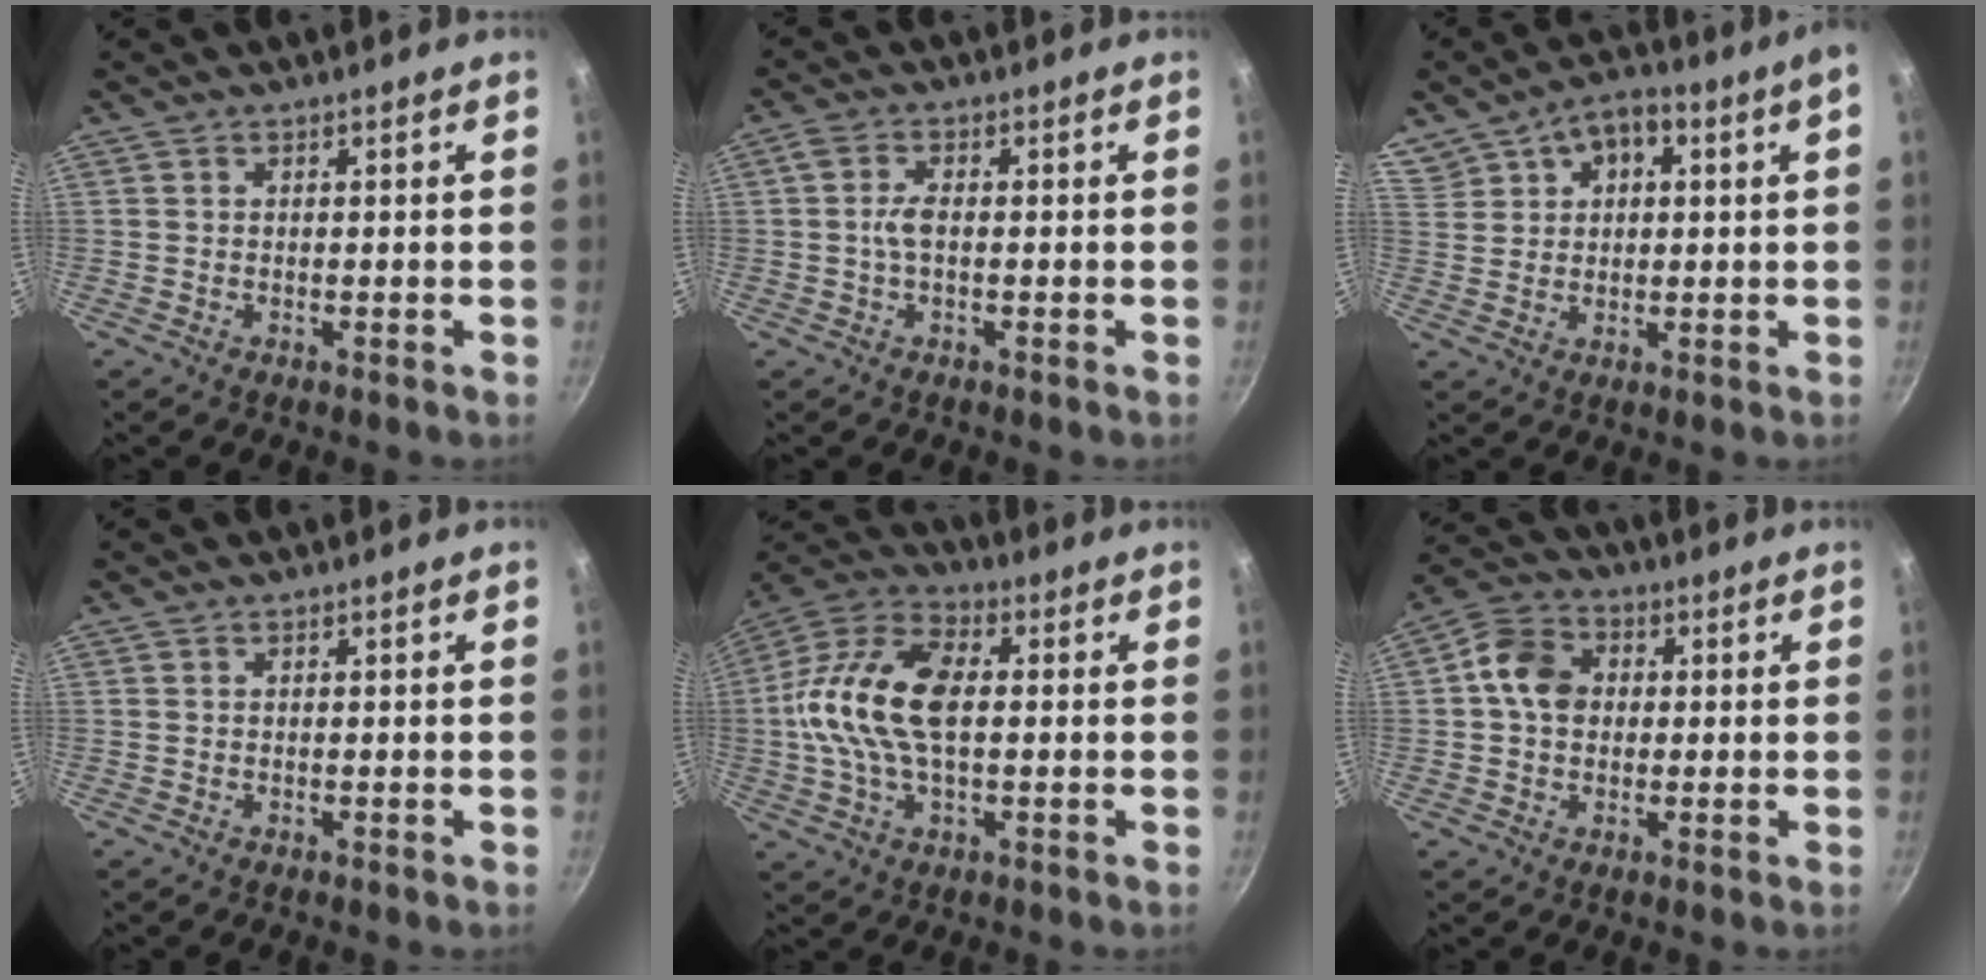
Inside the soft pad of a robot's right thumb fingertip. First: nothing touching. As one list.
[{"total": 3.3, "force": [-0.3, 1.5, 2.9], "torque": [-0.067, 0.009, -0.011]}, {"total": 11.6, "force": [5.4, 6.4, 8.1], "torque": [-0.121, 0.031, 0.103]}, {"total": 0.0}, {"total": 16.9, "force": [0.6, 9.4, 14.1], "torque": [-0.267, 0.030, -0.007]}, {"total": 8.6, "force": [0.8, 6.9, 5.0], "torque": [-0.068, 0.016, -0.002]}]